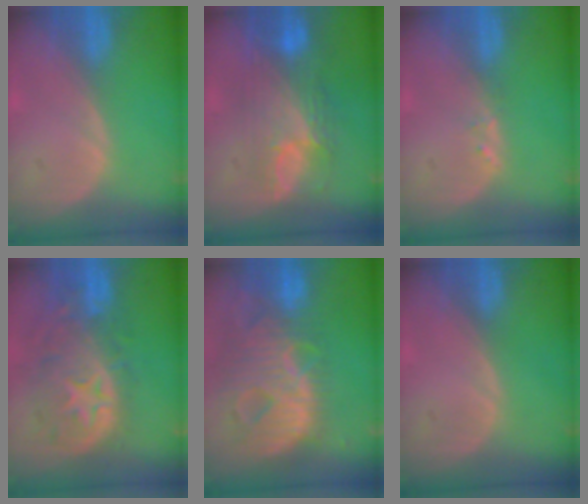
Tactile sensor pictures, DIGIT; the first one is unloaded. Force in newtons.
{"total": 9.3, "press": 8.4, "slide": 4.0}
{"total": 1.0, "press": 1.0, "slide": 0.2}
{"total": 11.1, "press": 9.8, "slide": 5.1}
{"total": 13.1, "press": 11.1, "slide": 6.9}
{"total": 0.0}